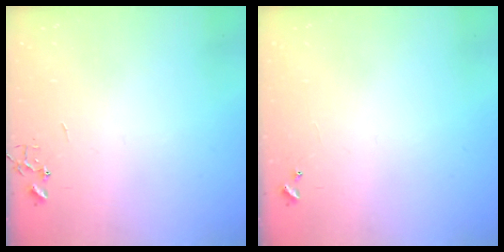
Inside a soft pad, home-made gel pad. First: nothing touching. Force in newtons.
{"total": 5.0, "press": 5.0, "slide": 0.6}